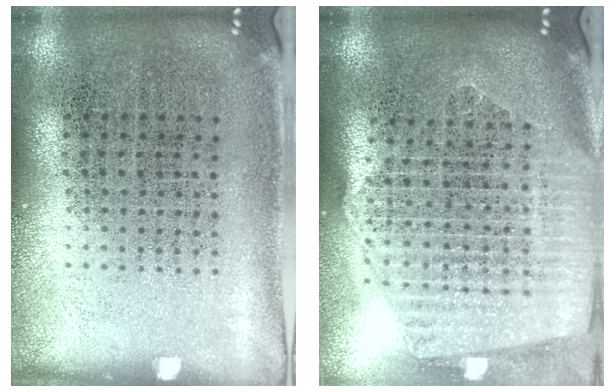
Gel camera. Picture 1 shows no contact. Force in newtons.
{"total": 2.5, "press": 2.2, "slide": 1.2}